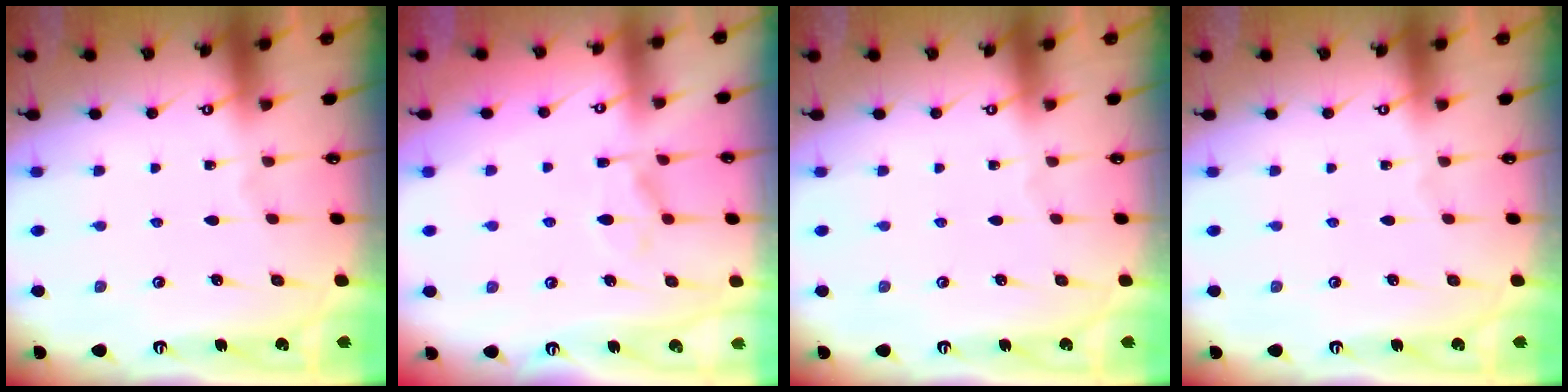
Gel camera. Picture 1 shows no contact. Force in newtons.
{"total": 1.7, "press": 1.1, "slide": 1.3}
{"total": 0.0}
{"total": 0.0}